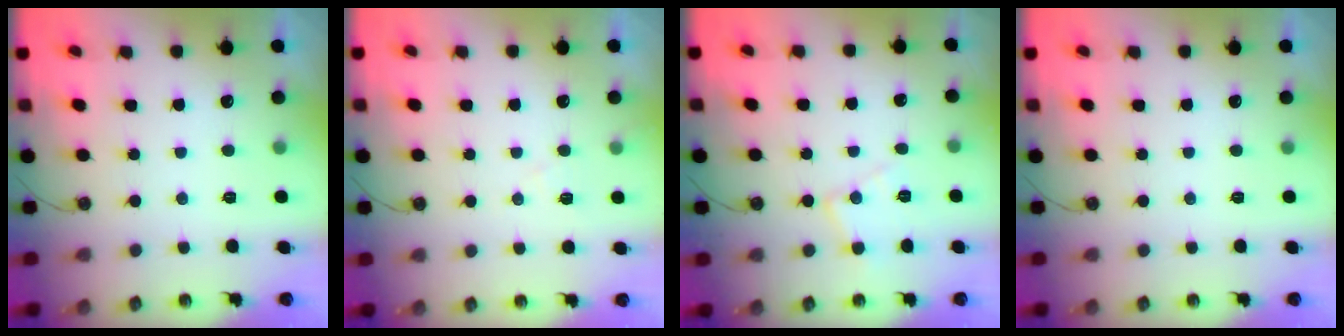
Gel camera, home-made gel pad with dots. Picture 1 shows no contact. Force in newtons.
{"total": 6.0, "press": 6.0, "slide": 0.8}
{"total": 8.5, "press": 8.5, "slide": 0.6}
{"total": 0.0}